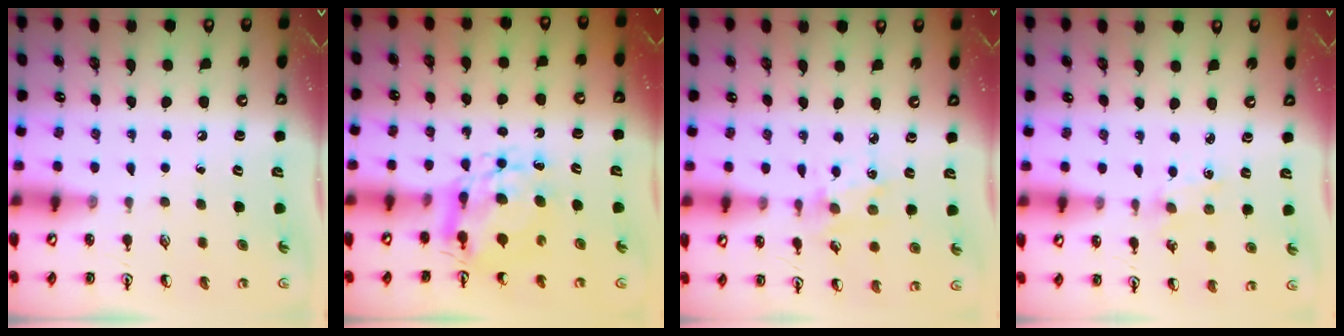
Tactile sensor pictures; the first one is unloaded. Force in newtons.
{"total": 7.6, "press": 7.5, "slide": 0.8}
{"total": 2.0, "press": 2.0, "slide": 0.4}
{"total": 1.0, "press": 0.9, "slide": 0.4}